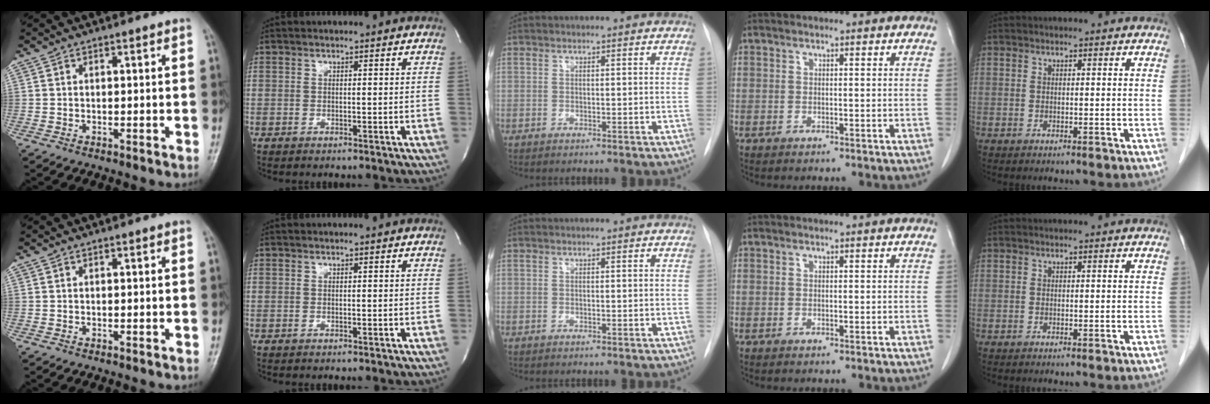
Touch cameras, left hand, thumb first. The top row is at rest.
{}